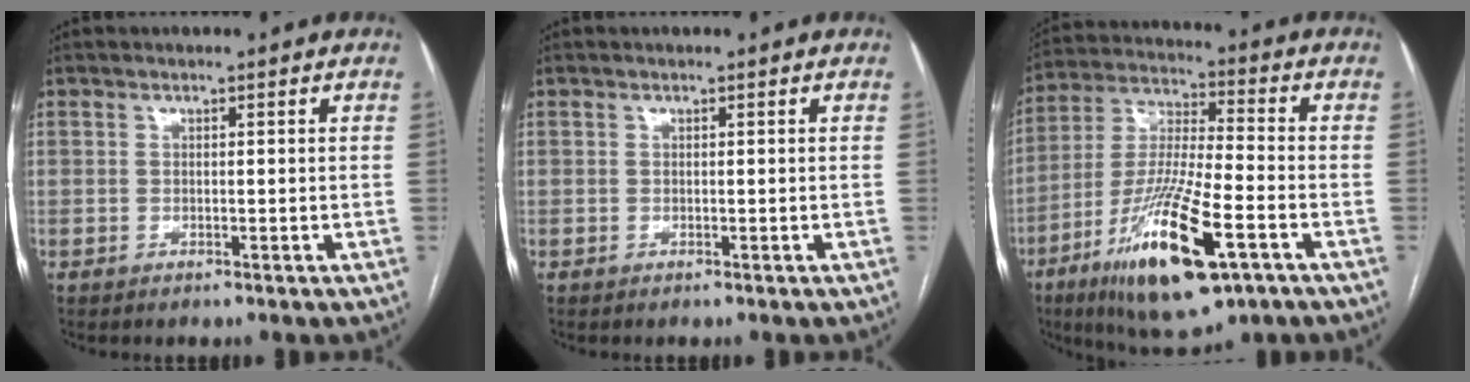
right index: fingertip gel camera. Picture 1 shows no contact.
{"total": 0.0}
{"total": 19.4, "force": [-8.9, 3.7, 16.8], "torque": [-0.337, -0.031, -0.150]}